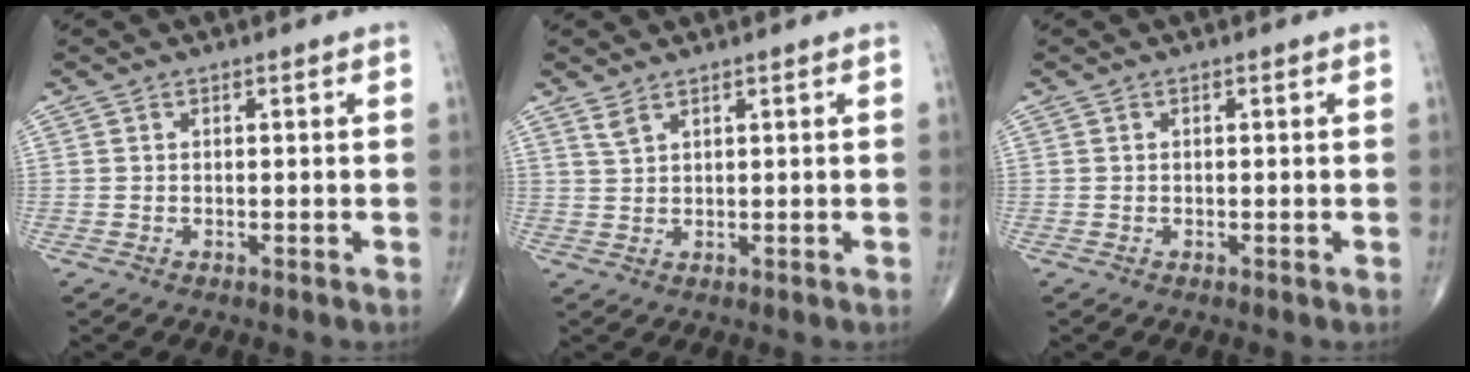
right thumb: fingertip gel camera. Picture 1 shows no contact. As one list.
[{"total": 1.9, "force": [1.5, 0.5, 1.1], "torque": [-0.024, -0.003, 0.036]}, {"total": 0.0}]